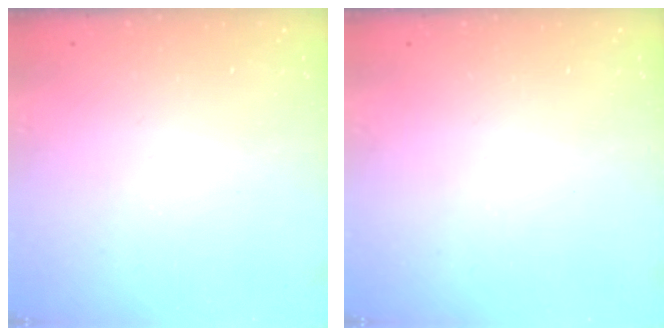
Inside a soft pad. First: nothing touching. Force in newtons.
{"total": 0.0}